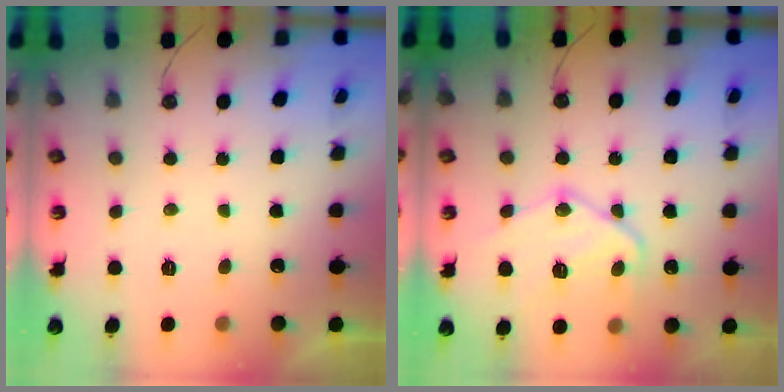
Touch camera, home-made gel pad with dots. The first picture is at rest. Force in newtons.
{"total": 15.9, "press": 15.9, "slide": 1.5}